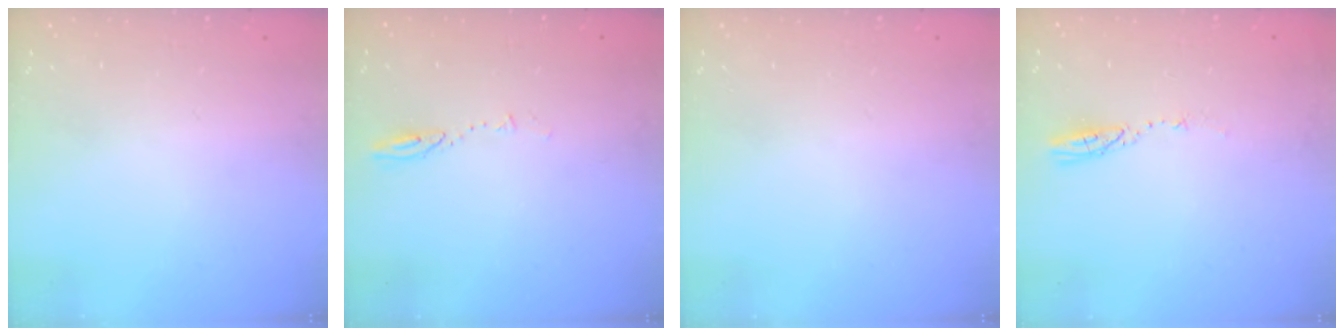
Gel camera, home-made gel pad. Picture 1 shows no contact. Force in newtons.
{"total": 4.0, "press": 4.0, "slide": 0.5}
{"total": 16.0, "press": 1.9, "slide": 15.9}
{"total": 3.3, "press": 3.3, "slide": 0.2}